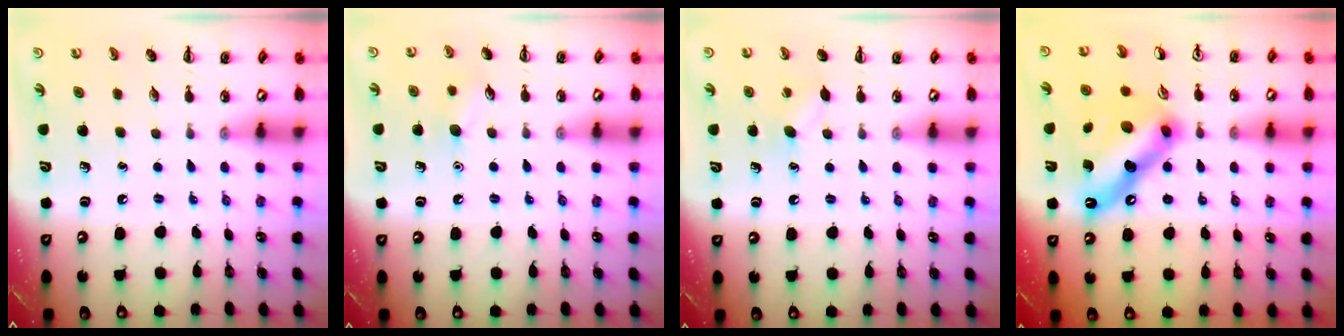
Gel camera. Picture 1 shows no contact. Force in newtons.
{"total": 7.0, "press": 6.7, "slide": 2.0}
{"total": 5.5, "press": 5.3, "slide": 1.3}
{"total": 17.0, "press": 17.0, "slide": 1.2}